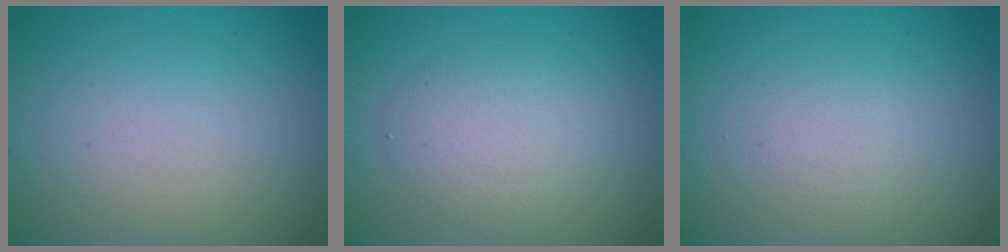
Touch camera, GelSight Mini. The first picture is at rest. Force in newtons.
{"total": 2.5, "press": 2.5, "slide": 0.2}
{"total": 0.5, "press": 0.5, "slide": 0.0}